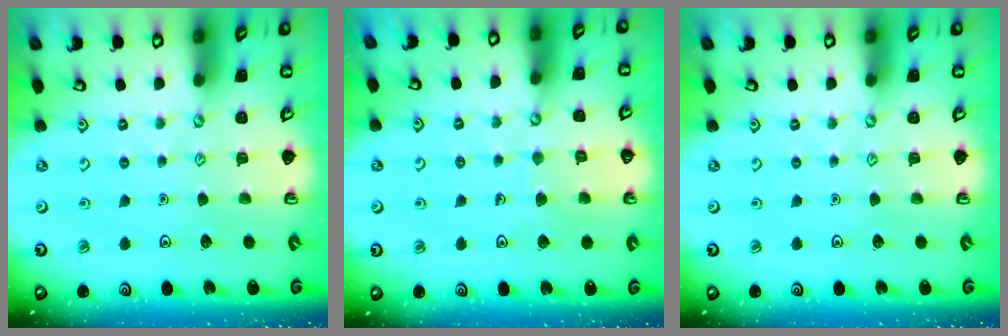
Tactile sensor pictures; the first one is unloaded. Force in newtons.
{"total": 5.5, "press": 5.5, "slide": 0.6}
{"total": 0.0}